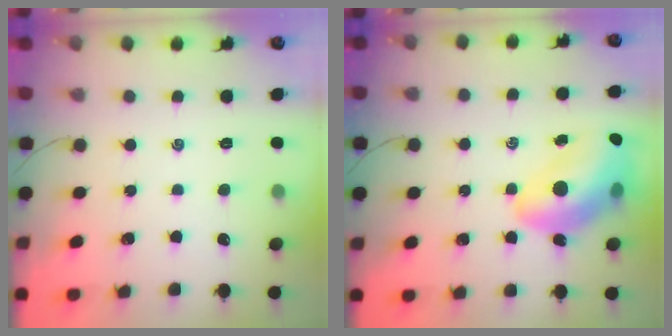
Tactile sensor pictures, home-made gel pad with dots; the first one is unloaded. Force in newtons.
{"total": 17.0, "press": 16.4, "slide": 4.6}